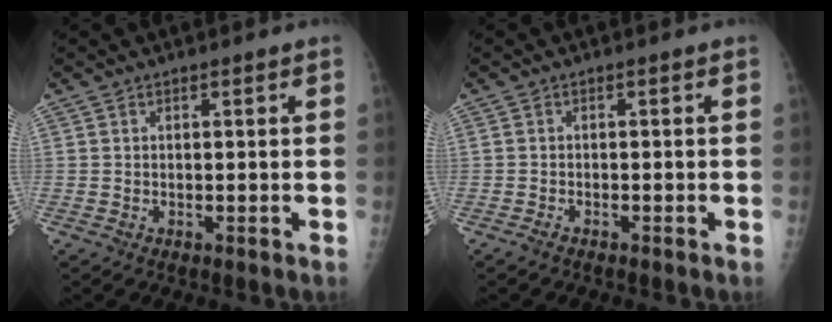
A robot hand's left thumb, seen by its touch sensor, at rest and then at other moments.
{"total": 0.9, "force": [-0.8, 0.2, 0.4], "torque": [-0.007, -0.001, -0.017]}